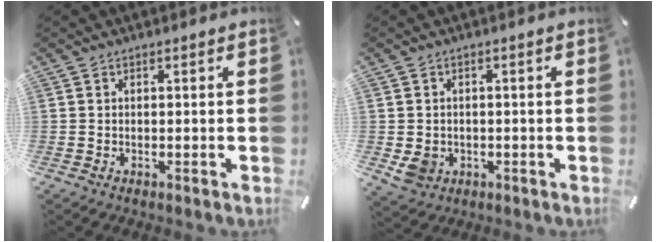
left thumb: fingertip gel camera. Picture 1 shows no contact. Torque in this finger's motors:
{"motor_torque": [0.45, 0.45, 0.25, 0.17, 0.11]}